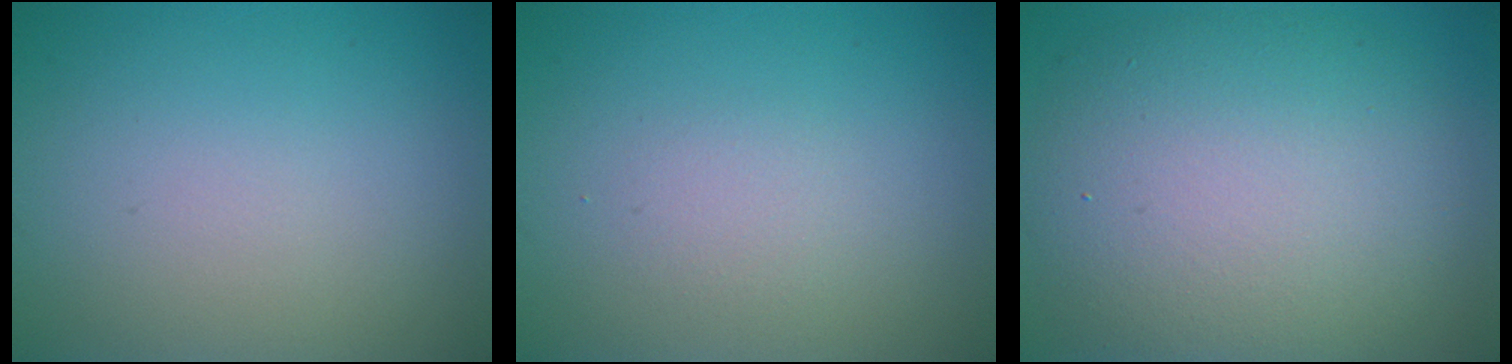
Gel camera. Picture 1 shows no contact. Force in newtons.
{"total": 1.2, "press": 1.2, "slide": 0.0}
{"total": 10.7, "press": 10.7, "slide": 0.7}